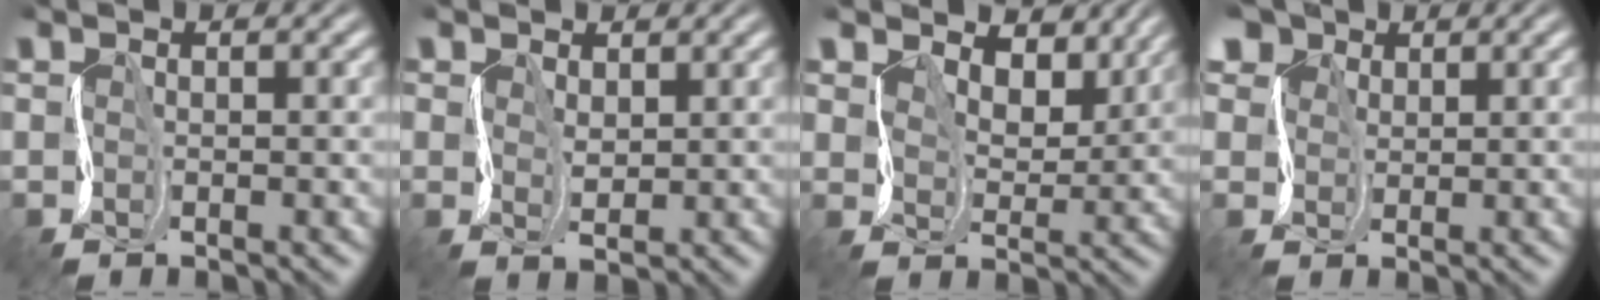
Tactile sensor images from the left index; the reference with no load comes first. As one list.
[{"total": 1.6, "force": [0.8, 1.2, 0.6], "torque": [-0.021, 0.006, 0.010]}, {"total": 6.2, "force": [4.3, 3.6, 2.7], "torque": [-0.054, 0.004, 0.058]}, {"total": 8.7, "force": [5.1, 6.0, 3.5], "torque": [-0.081, 0.036, 0.063]}]